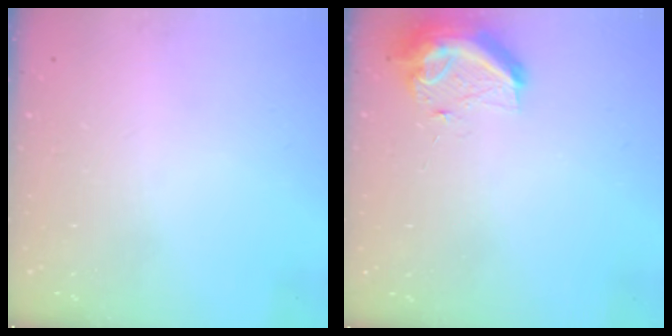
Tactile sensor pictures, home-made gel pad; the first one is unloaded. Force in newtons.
{"total": 10.0, "press": 9.9, "slide": 0.8}